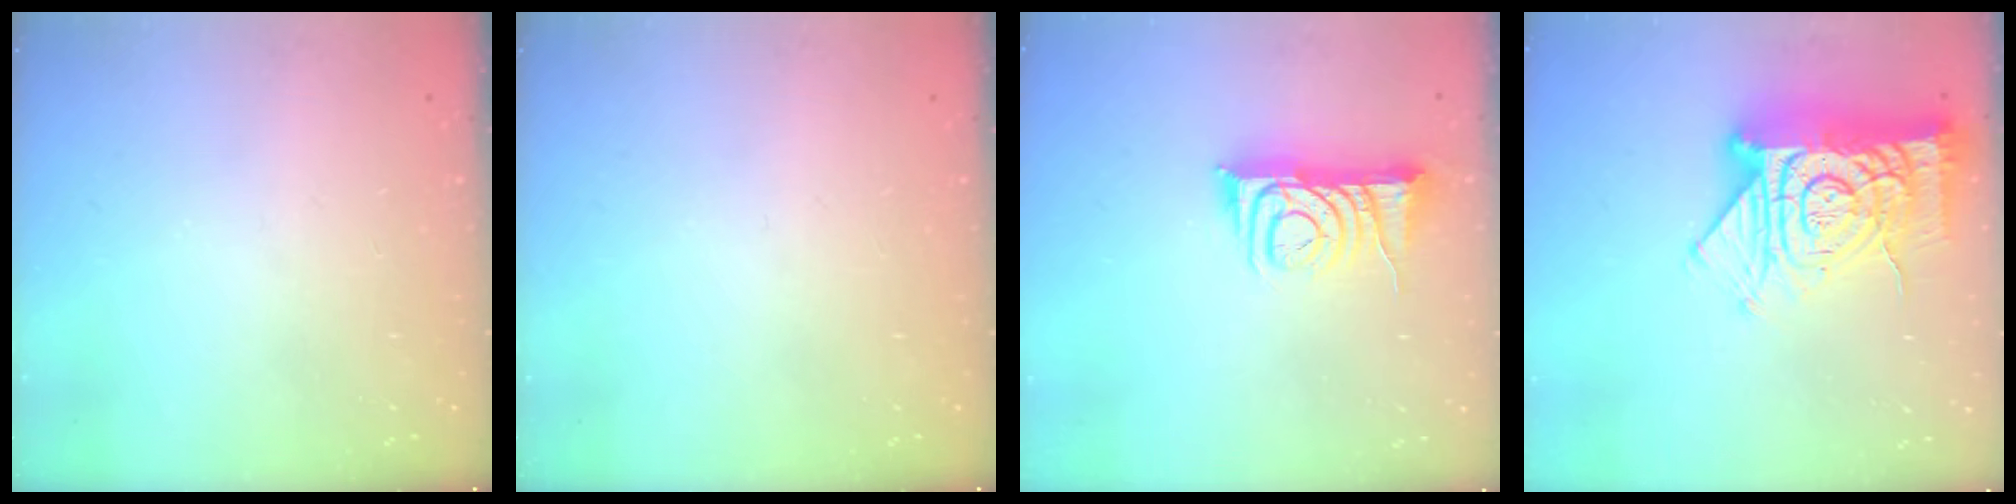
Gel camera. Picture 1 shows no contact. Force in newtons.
{"total": 0.0}
{"total": 8.4, "press": 8.3, "slide": 1.0}
{"total": 21.4, "press": 21.3, "slide": 2.0}